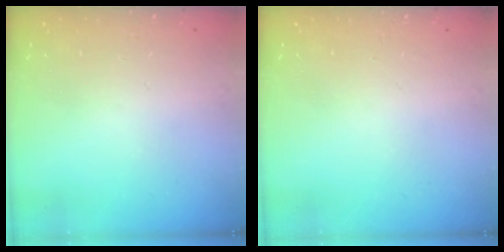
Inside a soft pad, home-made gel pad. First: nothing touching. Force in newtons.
{"total": 0.0}